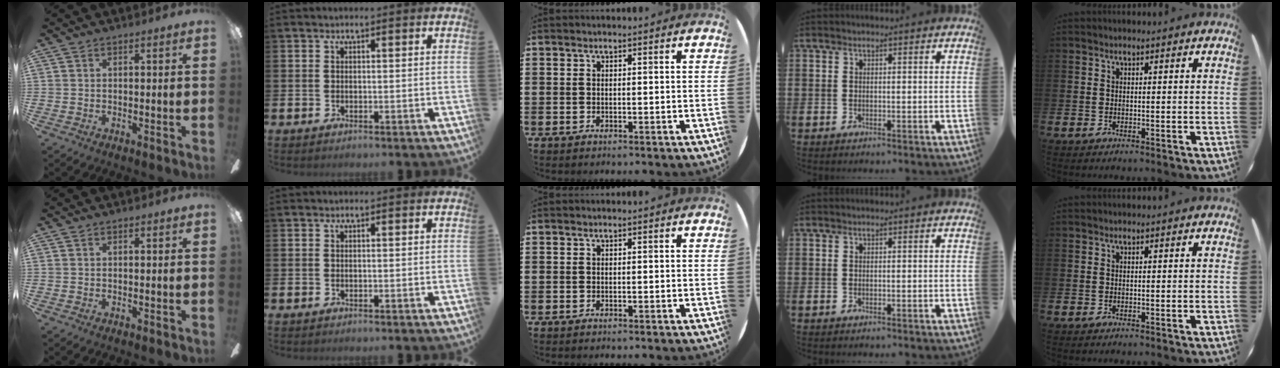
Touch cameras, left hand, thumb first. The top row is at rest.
{}